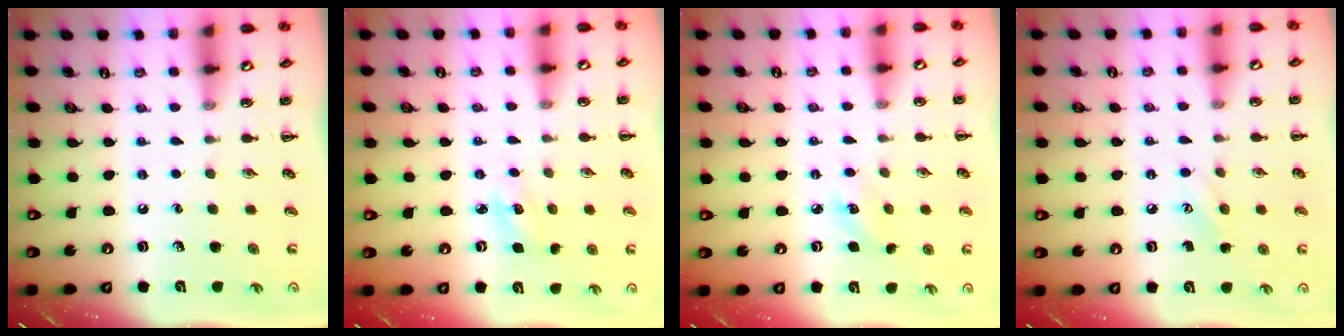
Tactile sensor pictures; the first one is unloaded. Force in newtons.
{"total": 4.0, "press": 3.8, "slide": 1.2}
{"total": 3.5, "press": 3.4, "slide": 0.8}
{"total": 6.5, "press": 6.3, "slide": 1.7}